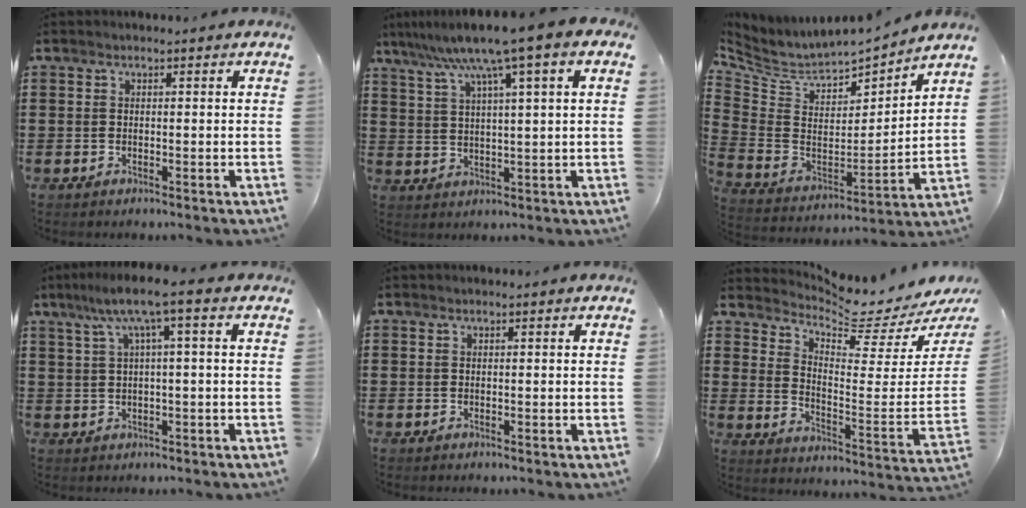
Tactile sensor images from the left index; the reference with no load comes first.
{"total": 8.1, "force": [5.1, 0.2, 6.3], "torque": [-0.139, -0.019, 0.083]}
{"total": 5.7, "force": [4.9, 2.3, 1.8], "torque": [-0.066, -0.043, 0.083]}
{"total": 6.5, "force": [1.6, 0.4, 6.3], "torque": [-0.124, 0.005, 0.022]}
{"total": 0.0}
{"total": 5.7, "force": [5.4, 0.0, 1.8], "torque": [-0.049, -0.063, 0.083]}